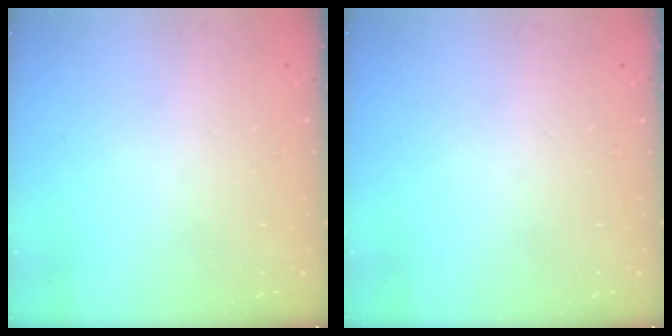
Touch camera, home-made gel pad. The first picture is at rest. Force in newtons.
{"total": 0.0}